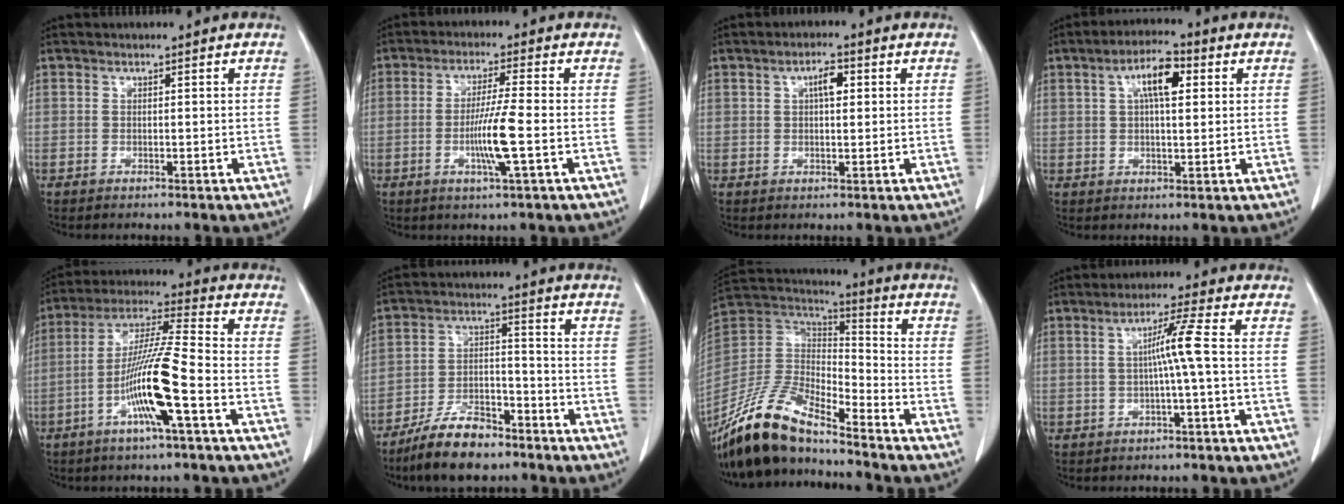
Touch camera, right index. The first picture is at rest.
{"total": 7.5, "force": [-1.9, -0.2, 7.3], "torque": [-0.137, -0.007, -0.034]}
{"total": 3.8, "force": [1.1, 1.6, 3.3], "torque": [-0.061, 0.010, 0.018]}
{"total": 7.5, "force": [2.3, 2.6, 6.6], "torque": [-0.124, 0.018, 0.039]}
{"total": 13.3, "force": [-4.8, 0.3, 12.4], "torque": [-0.244, 0.002, -0.094]}
{"total": 11.4, "force": [-8.6, 4.0, 6.3], "torque": [-0.118, 0.000, -0.158]}
{"total": 18.9, "force": [-15.1, 5.2, 10.0], "torque": [-0.214, -0.006, -0.291]}
{"total": 5.3, "force": [-0.2, -0.8, 5.2], "torque": [-0.094, 0.011, 0.000]}